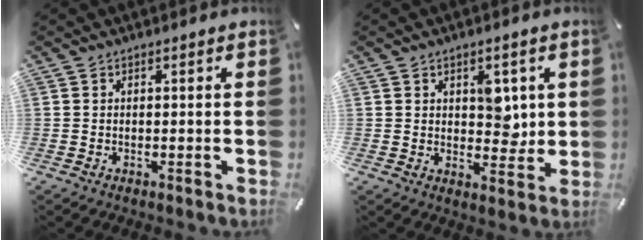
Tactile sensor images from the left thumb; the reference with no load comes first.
{"total": 6.2, "force": [2.1, 4.4, 3.7], "torque": [-0.033, -0.006, 0.030]}